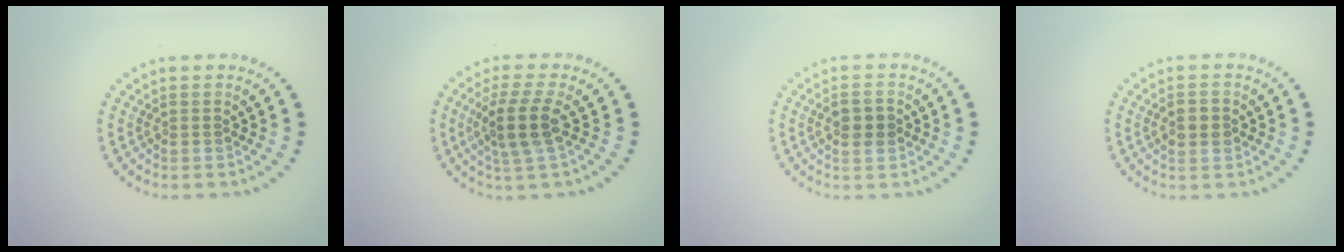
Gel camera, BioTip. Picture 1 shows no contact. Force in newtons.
{"total": 3.5, "press": 2.8, "slide": 2.1}
{"total": 2.1, "press": 2.1, "slide": 0.1}
{"total": 2.5, "press": 2.5, "slide": 0.1}